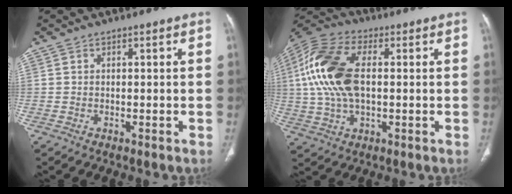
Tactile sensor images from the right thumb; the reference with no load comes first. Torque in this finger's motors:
{"motor_torque": [-0.33, 1.11, 1.61, -0.06, 0.52]}